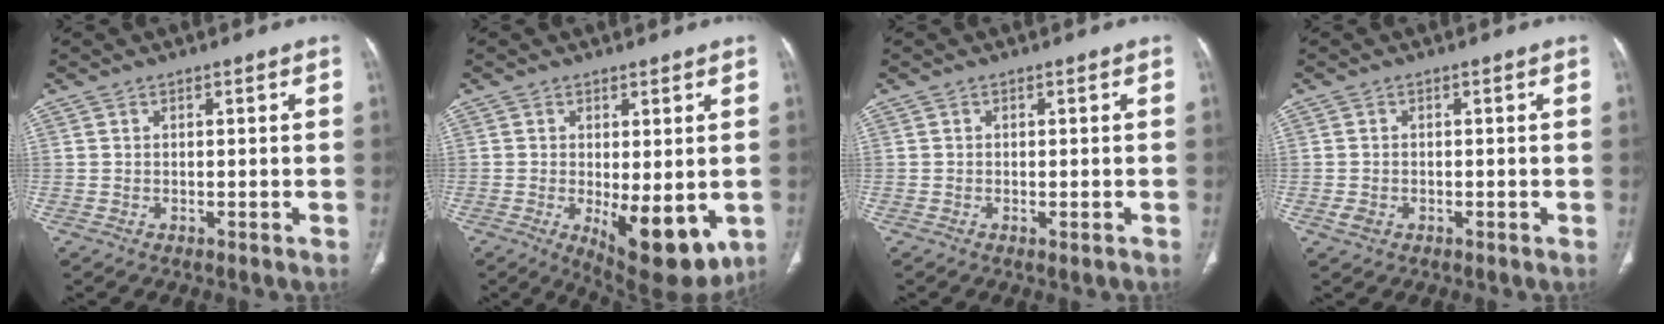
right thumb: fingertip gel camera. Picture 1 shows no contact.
{"total": 12.3, "force": [-2.9, 5.1, 10.8], "torque": [-0.139, -0.025, -0.024]}
{"total": 1.0, "force": [-0.5, 0.3, 0.8], "torque": [-0.012, -0.003, -0.005]}
{"total": 1.7, "force": [-0.6, 1.3, 0.9], "torque": [-0.019, 0.003, -0.009]}